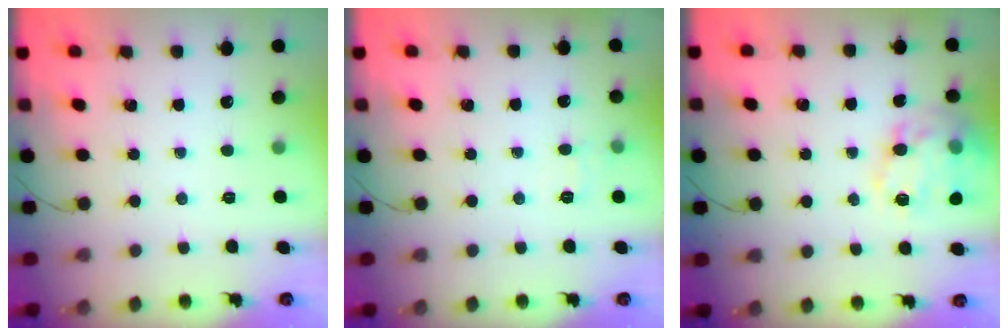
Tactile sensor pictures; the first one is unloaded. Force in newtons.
{"total": 5.8, "press": 5.5, "slide": 1.7}
{"total": 17.9, "press": 17.8, "slide": 1.7}